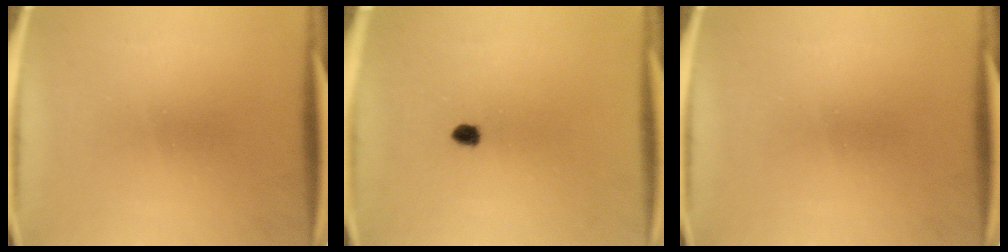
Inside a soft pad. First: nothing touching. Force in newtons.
{"total": 1.7}
{"total": 0.0}